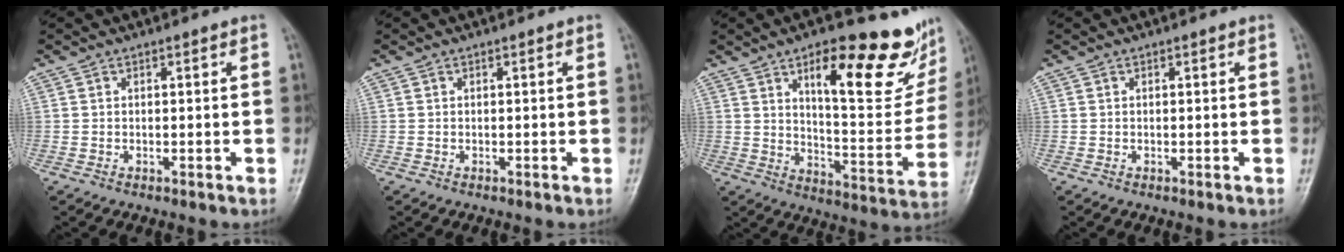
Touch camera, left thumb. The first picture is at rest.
{"total": 0.0}
{"total": 23.1, "force": [12.6, 7.7, 17.8], "torque": [-0.196, -0.058, 0.186]}
{"total": 0.0}